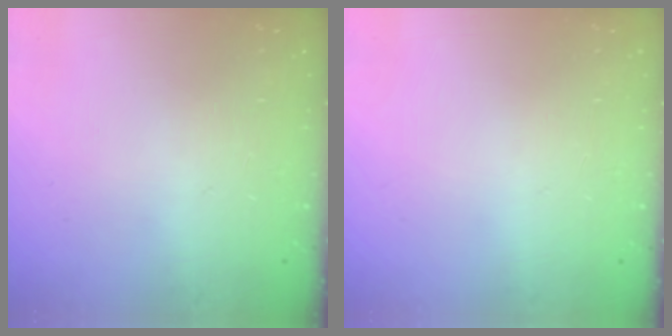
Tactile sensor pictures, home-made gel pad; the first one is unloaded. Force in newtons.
{"total": 0.0}